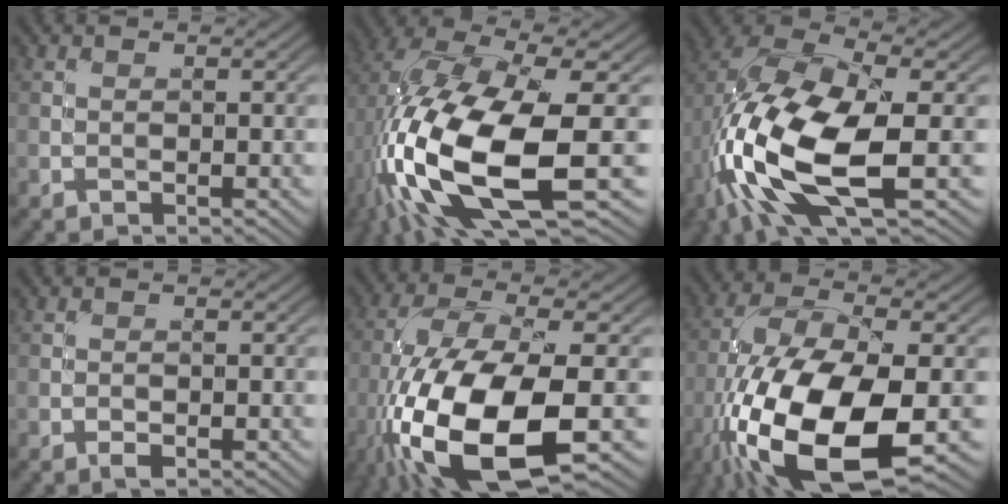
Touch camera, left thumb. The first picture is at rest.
{"total": 17.1, "force": [-3.7, 6.7, 15.3], "torque": [-0.350, -0.022, -0.054]}
{"total": 15.1, "force": [-3.9, 6.7, 12.9], "torque": [-0.298, -0.017, -0.073]}
{"total": 0.8, "force": [-0.4, 0.3, 0.6], "torque": [-0.008, 0.001, -0.008]}
{"total": 16.3, "force": [-6.2, 6.0, 13.9], "torque": [-0.310, -0.030, -0.111]}
{"total": 18.1, "force": [-7.1, 7.5, 14.8], "torque": [-0.319, -0.030, -0.126]}